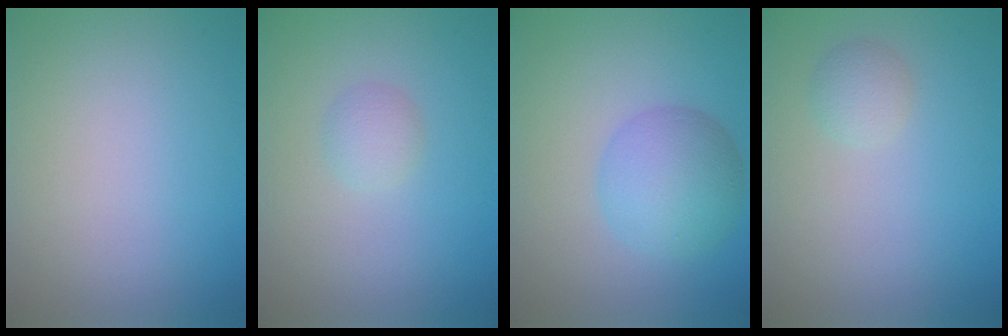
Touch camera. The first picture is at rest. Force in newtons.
{"total": 1.5, "press": 1.5, "slide": 0.0}
{"total": 5.1, "press": 5.1, "slide": 0.2}
{"total": 1.5, "press": 1.5, "slide": 0.0}